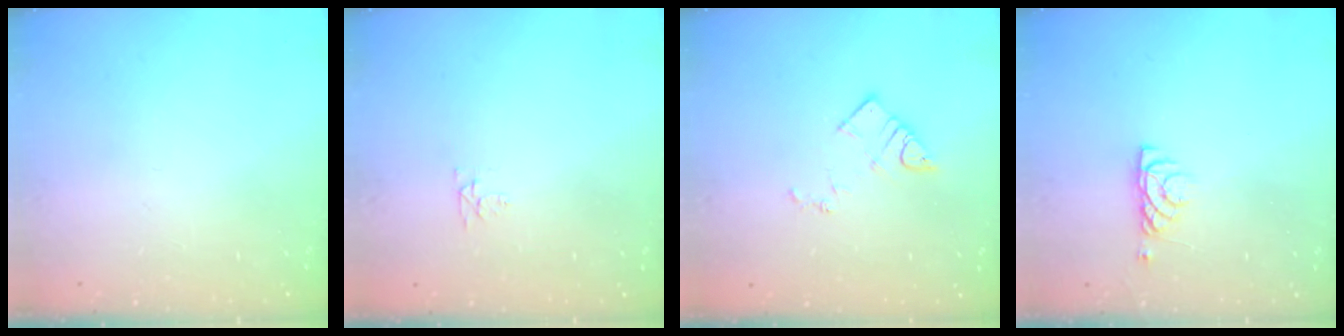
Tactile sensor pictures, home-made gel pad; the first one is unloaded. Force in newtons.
{"total": 4.7, "press": 4.6, "slide": 0.5}
{"total": 6.2, "press": 6.1, "slide": 0.6}
{"total": 4.7, "press": 4.6, "slide": 0.7}